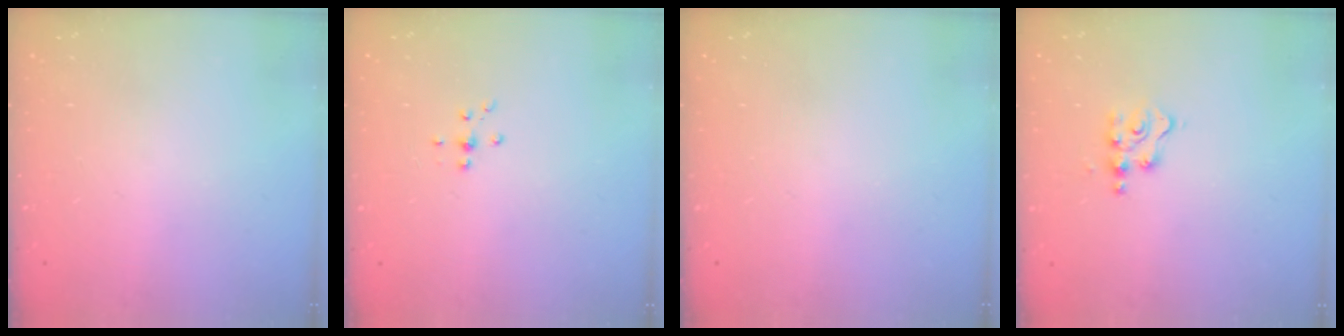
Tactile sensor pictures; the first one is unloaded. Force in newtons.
{"total": 4.7, "press": 4.7, "slide": 0.7}
{"total": 0.0}
{"total": 2.3, "press": 2.2, "slide": 0.3}